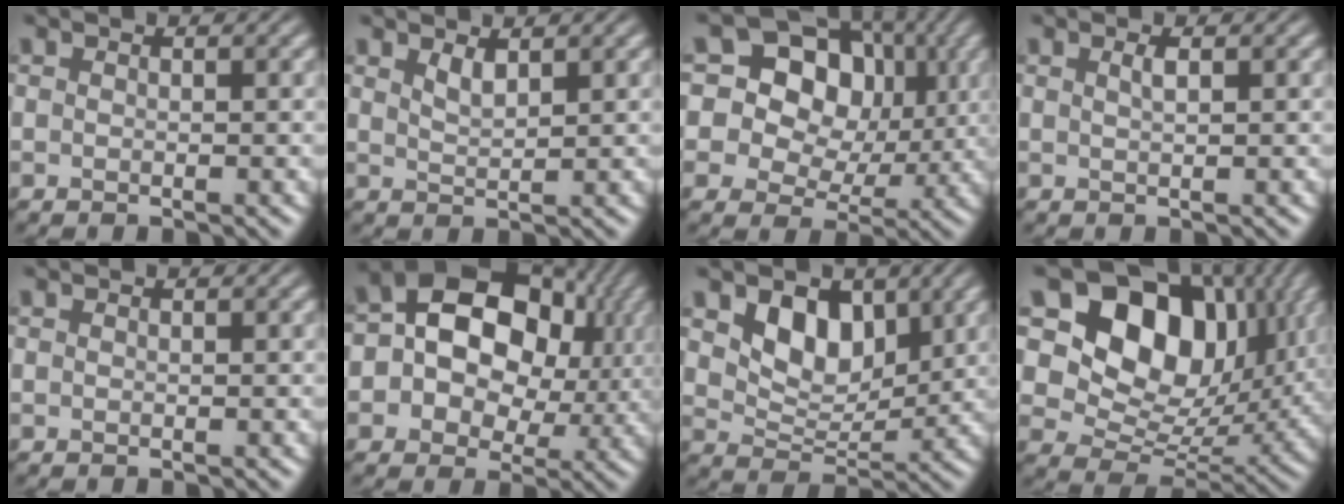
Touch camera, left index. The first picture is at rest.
{"total": 1.5, "force": [1.1, 0.4, 0.9], "torque": [-0.019, -0.003, 0.024]}
{"total": 14.9, "force": [5.3, 11.9, 7.3], "torque": [-0.140, 0.048, 0.082]}
{"total": 1.1, "force": [0.5, 0.3, 0.9], "torque": [-0.014, 0.004, 0.006]}
{"total": 0.0}
{"total": 13.4, "force": [2.7, 9.8, 8.7], "torque": [-0.131, 0.030, 0.032]}
{"total": 5.1, "force": [2.4, 3.4, 2.9], "torque": [-0.061, -0.013, 0.038]}
{"total": 14.6, "force": [5.4, 10.1, 9.0], "torque": [-0.148, 0.013, 0.095]}